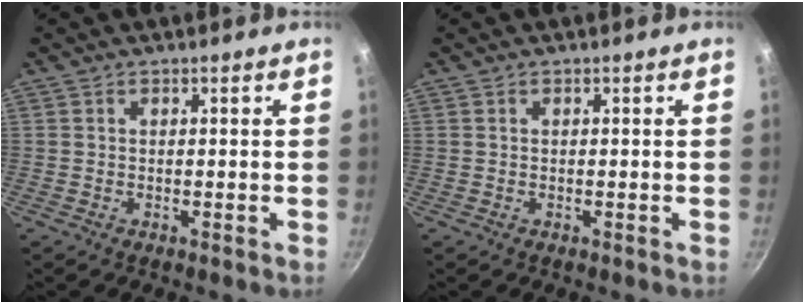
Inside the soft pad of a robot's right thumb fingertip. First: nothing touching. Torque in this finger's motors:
{"motor_torque": [-0.07, 0.12, -0.14, 0.05, 0.03]}